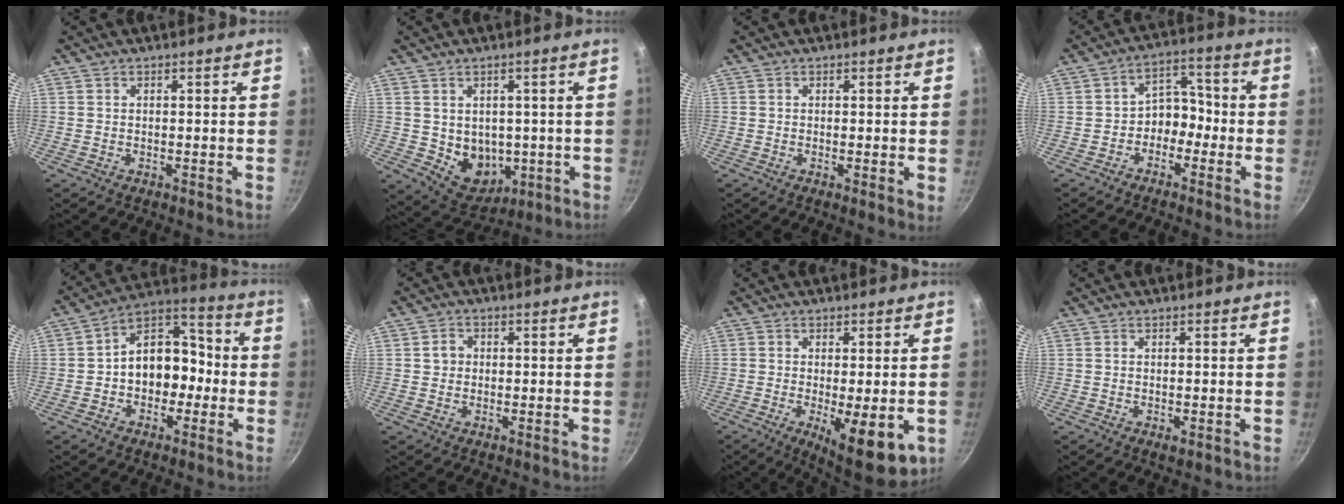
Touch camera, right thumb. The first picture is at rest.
{"total": 8.8, "force": [-0.9, 7.0, 5.4], "torque": [-0.043, -0.006, 0.012]}
{"total": 2.0, "force": [0.0, 0.3, 1.9], "torque": [-0.036, -0.008, -0.001]}
{"total": 7.0, "force": [-2.4, 5.2, 4.0], "torque": [-0.024, 0.042, -0.054]}
{"total": 13.5, "force": [-1.5, 9.3, 9.6], "torque": [-0.107, 0.048, -0.038]}
{"total": 2.6, "force": [0.2, 2.3, 1.1], "torque": [-0.006, 0.006, -0.001]}
{"total": 12.2, "force": [-3.8, 4.1, 10.9], "torque": [-0.150, -0.019, -0.044]}
{"total": 1.0, "force": [-0.3, 0.4, 0.9], "torque": [-0.015, -0.004, -0.003]}